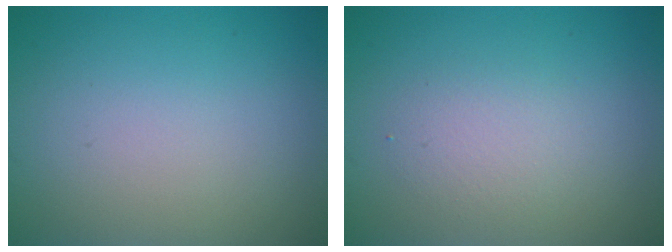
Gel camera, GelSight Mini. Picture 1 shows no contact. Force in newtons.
{"total": 2.0, "press": 2.0, "slide": 0.1}